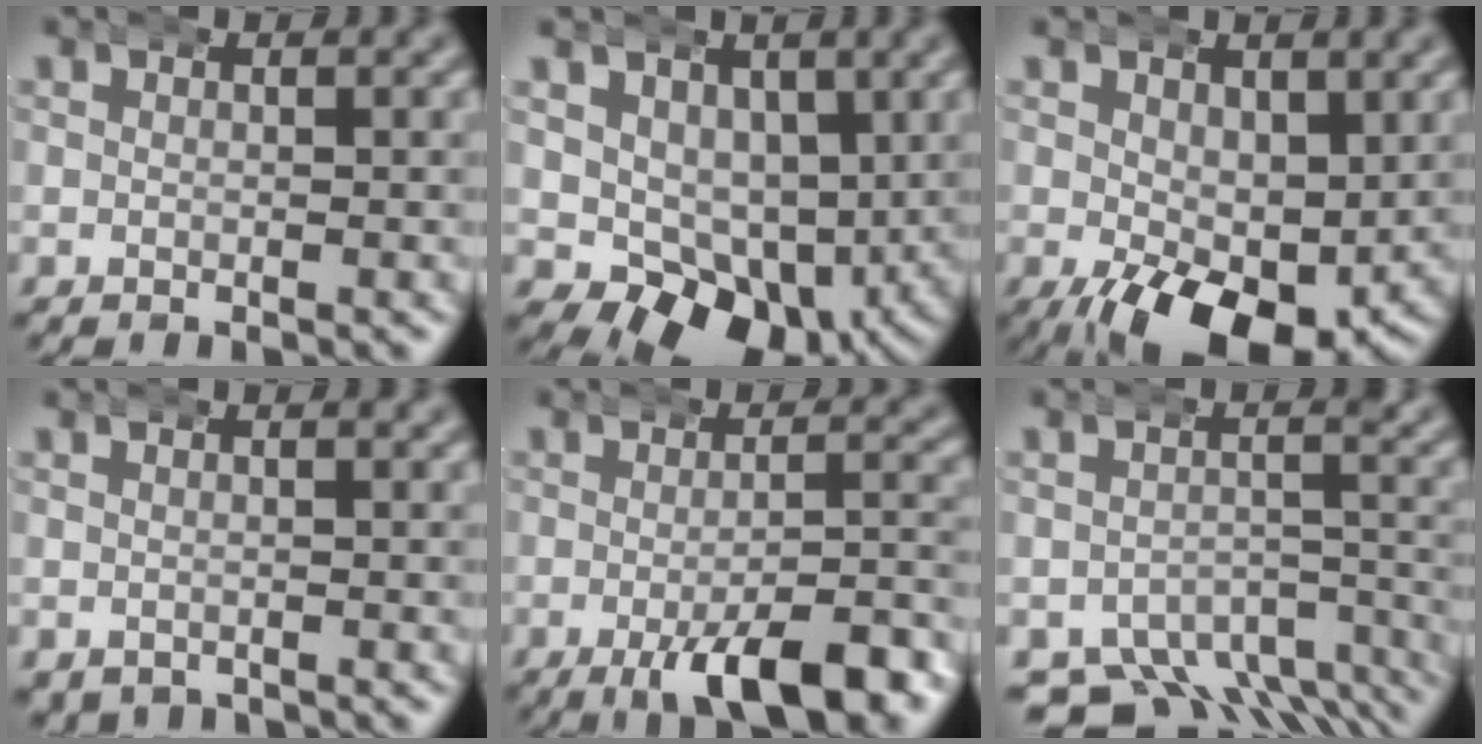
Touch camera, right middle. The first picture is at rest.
{"total": 7.4, "force": [-1.4, 5.5, 4.7], "torque": [-0.099, -0.050, -0.002]}
{"total": 7.8, "force": [-2.6, 4.1, 6.0], "torque": [-0.106, -0.050, -0.016]}
{"total": 1.2, "force": [-0.6, 1.0, 0.3], "torque": [-0.018, -0.013, -0.001]}
{"total": 8.3, "force": [-4.5, 2.7, 6.4], "torque": [-0.087, -0.019, -0.063]}
{"total": 9.0, "force": [-6.8, 4.4, 3.9], "torque": [-0.046, -0.028, -0.104]}